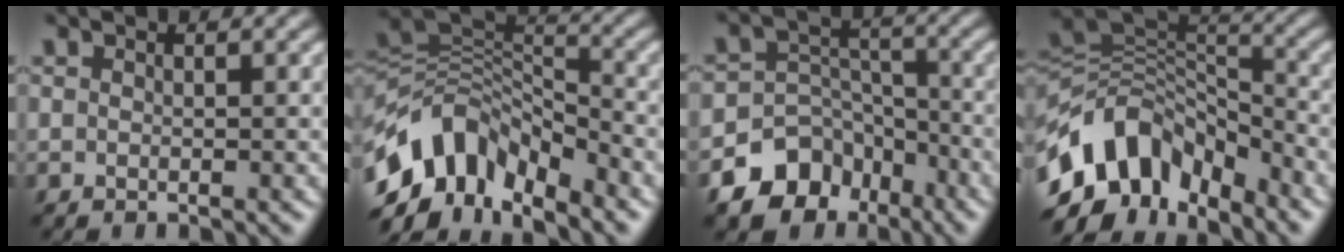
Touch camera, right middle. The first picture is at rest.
{"total": 10.2, "force": [-5.7, 5.6, 6.3], "torque": [-0.110, 0.011, -0.115]}
{"total": 9.5, "force": [-6.3, 6.6, 2.6], "torque": [-0.042, 0.006, -0.111]}
{"total": 10.6, "force": [-5.9, 6.4, 6.0], "torque": [-0.106, 0.019, -0.119]}